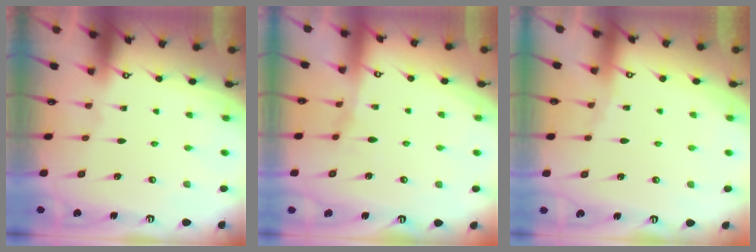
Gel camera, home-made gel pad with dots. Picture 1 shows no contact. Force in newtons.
{"total": 5.0, "press": 5.0, "slide": 0.2}
{"total": 2.2, "press": 2.2, "slide": 0.3}